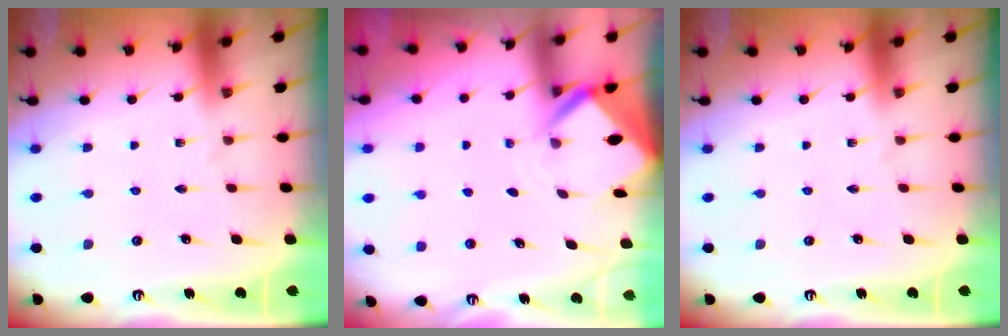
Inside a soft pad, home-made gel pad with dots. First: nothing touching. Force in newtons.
{"total": 3.2, "press": 3.2, "slide": 0.2}
{"total": 0.0}